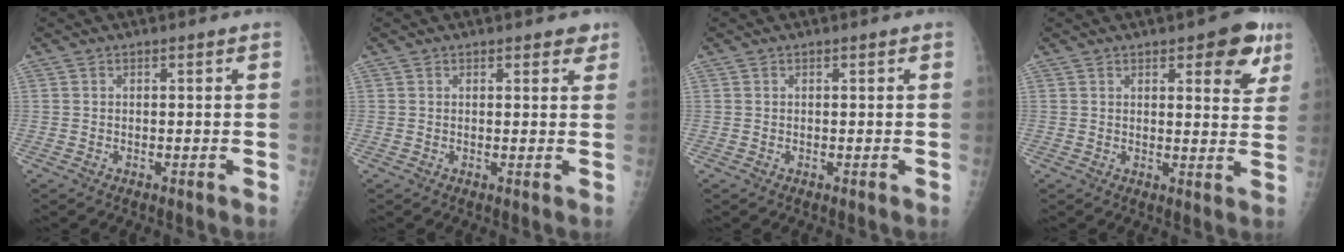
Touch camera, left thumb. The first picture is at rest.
{"total": 2.4, "force": [1.8, 1.1, 1.2], "torque": [0.005, -0.007, 0.017]}
{"total": 0.0}
{"total": 8.5, "force": [4.4, 3.1, 6.5], "torque": [-0.050, -0.018, 0.049]}